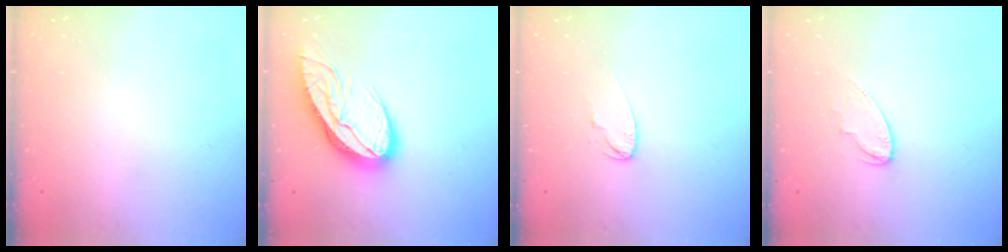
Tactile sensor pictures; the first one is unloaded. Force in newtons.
{"total": 11.7, "press": 11.6, "slide": 1.2}
{"total": 4.8, "press": 4.8, "slide": 0.4}
{"total": 5.3, "press": 5.3, "slide": 0.5}